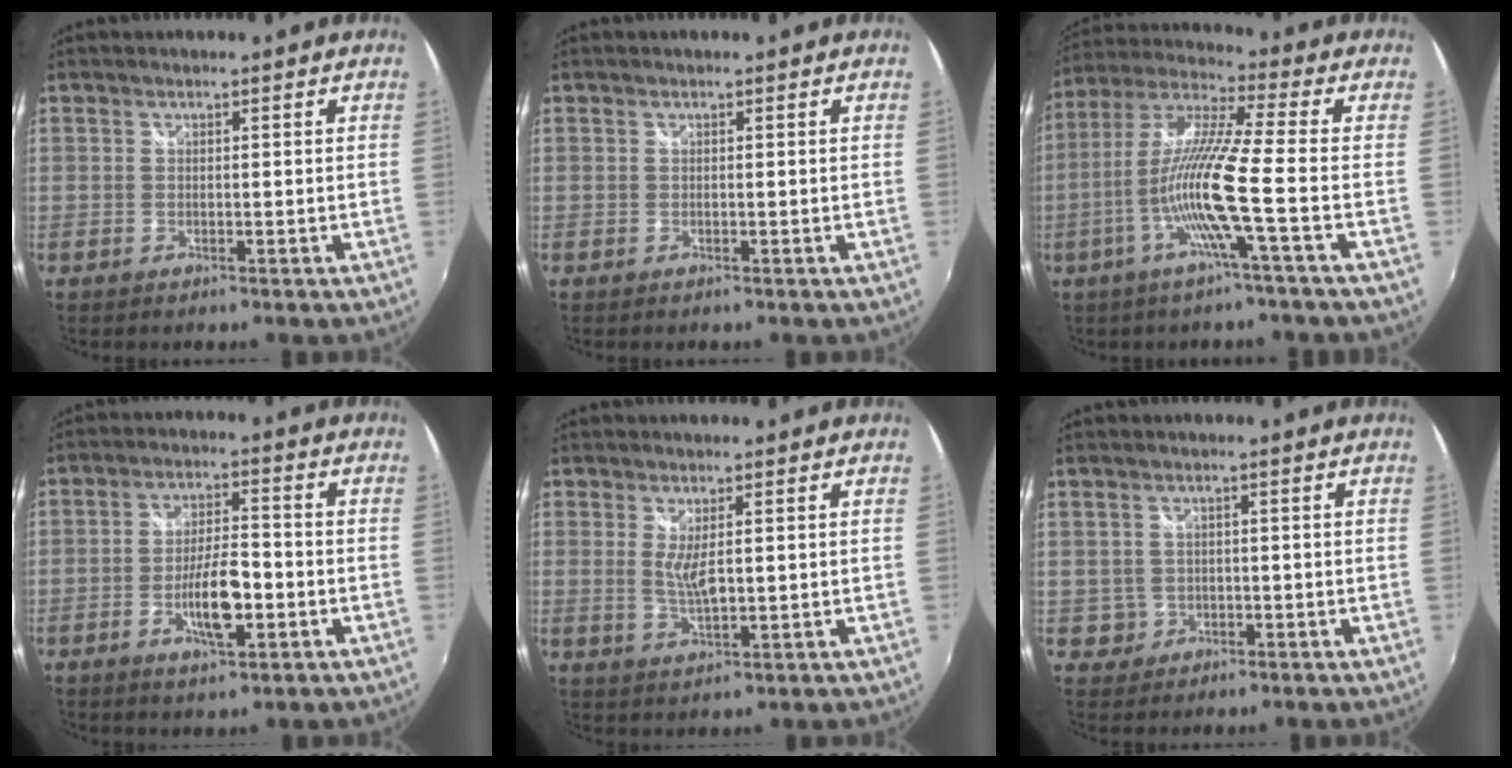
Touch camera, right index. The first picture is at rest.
{"total": 0.0}
{"total": 13.2, "force": [-4.7, -1.2, 12.2], "torque": [-0.229, -0.008, -0.092]}
{"total": 8.3, "force": [-2.9, 2.6, 7.3], "torque": [-0.139, -0.001, -0.048]}
{"total": 4.0, "force": [0.6, 0.9, 3.9], "torque": [-0.071, -0.011, 0.013]}
{"total": 3.0, "force": [-0.4, 2.9, 0.0], "torque": [-0.001, 0.010, -0.001]}